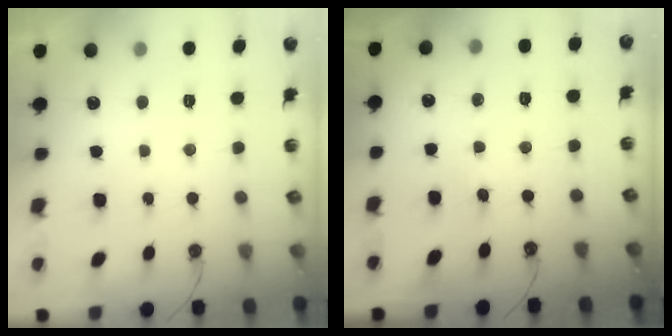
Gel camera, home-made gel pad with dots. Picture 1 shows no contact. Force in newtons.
{"total": 3.2, "press": 3.2, "slide": 0.4}